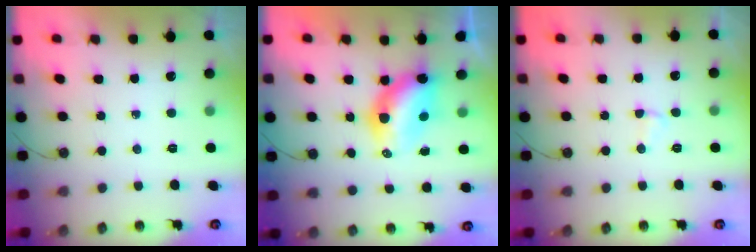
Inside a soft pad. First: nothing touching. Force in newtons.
{"total": 7.7, "press": 7.7, "slide": 0.5}
{"total": 2.5, "press": 2.5, "slide": 0.4}